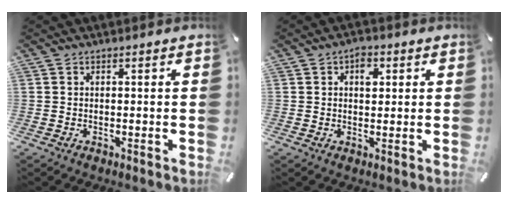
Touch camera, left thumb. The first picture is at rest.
{"total": 3.6, "force": [1.1, 2.4, 2.5], "torque": [-0.020, -0.005, 0.010]}